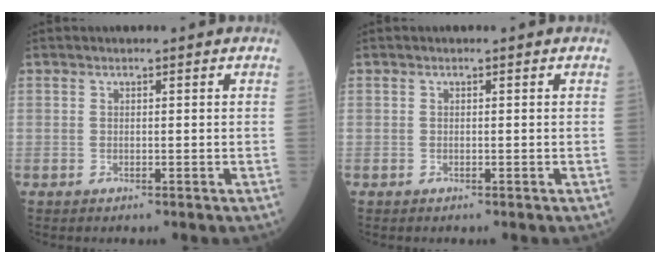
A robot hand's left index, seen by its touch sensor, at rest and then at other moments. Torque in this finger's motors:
{"motor_torque": [0.00, 0.00, 0.00, 0.00]}